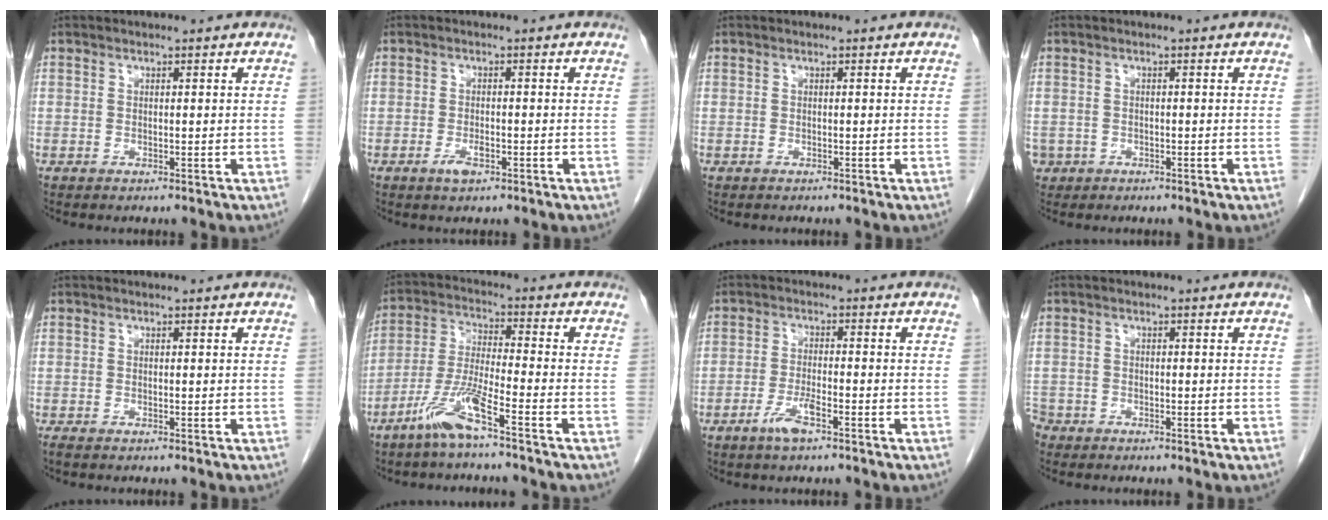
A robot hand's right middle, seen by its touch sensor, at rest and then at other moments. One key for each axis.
{"total": 2.1, "fx": -1.2, "fy": 0.8, "fz": 1.6, "tx": -0.031, "ty": 0.000, "tz": -0.019}
{"total": 0.0}
{"total": 2.6, "fx": -1.3, "fy": 2.2, "fz": 0.1, "tx": -0.003, "ty": 0.005, "tz": -0.020}
{"total": 0.9, "fx": -0.8, "fy": 0.1, "fz": 0.5, "tx": -0.013, "ty": -0.006, "tz": -0.012}
{"total": 7.7, "fx": -5.2, "fy": -0.3, "fz": 5.7, "tx": -0.126, "ty": -0.011, "tz": -0.109}
{"total": 3.7, "fx": -2.4, "fy": 0.5, "fz": 2.8, "tx": -0.061, "ty": -0.003, "tz": -0.047}
{"total": 2.7, "fx": -2.2, "fy": 1.6, "fz": 0.2, "tx": -0.008, "ty": 0.000, "tz": -0.045}